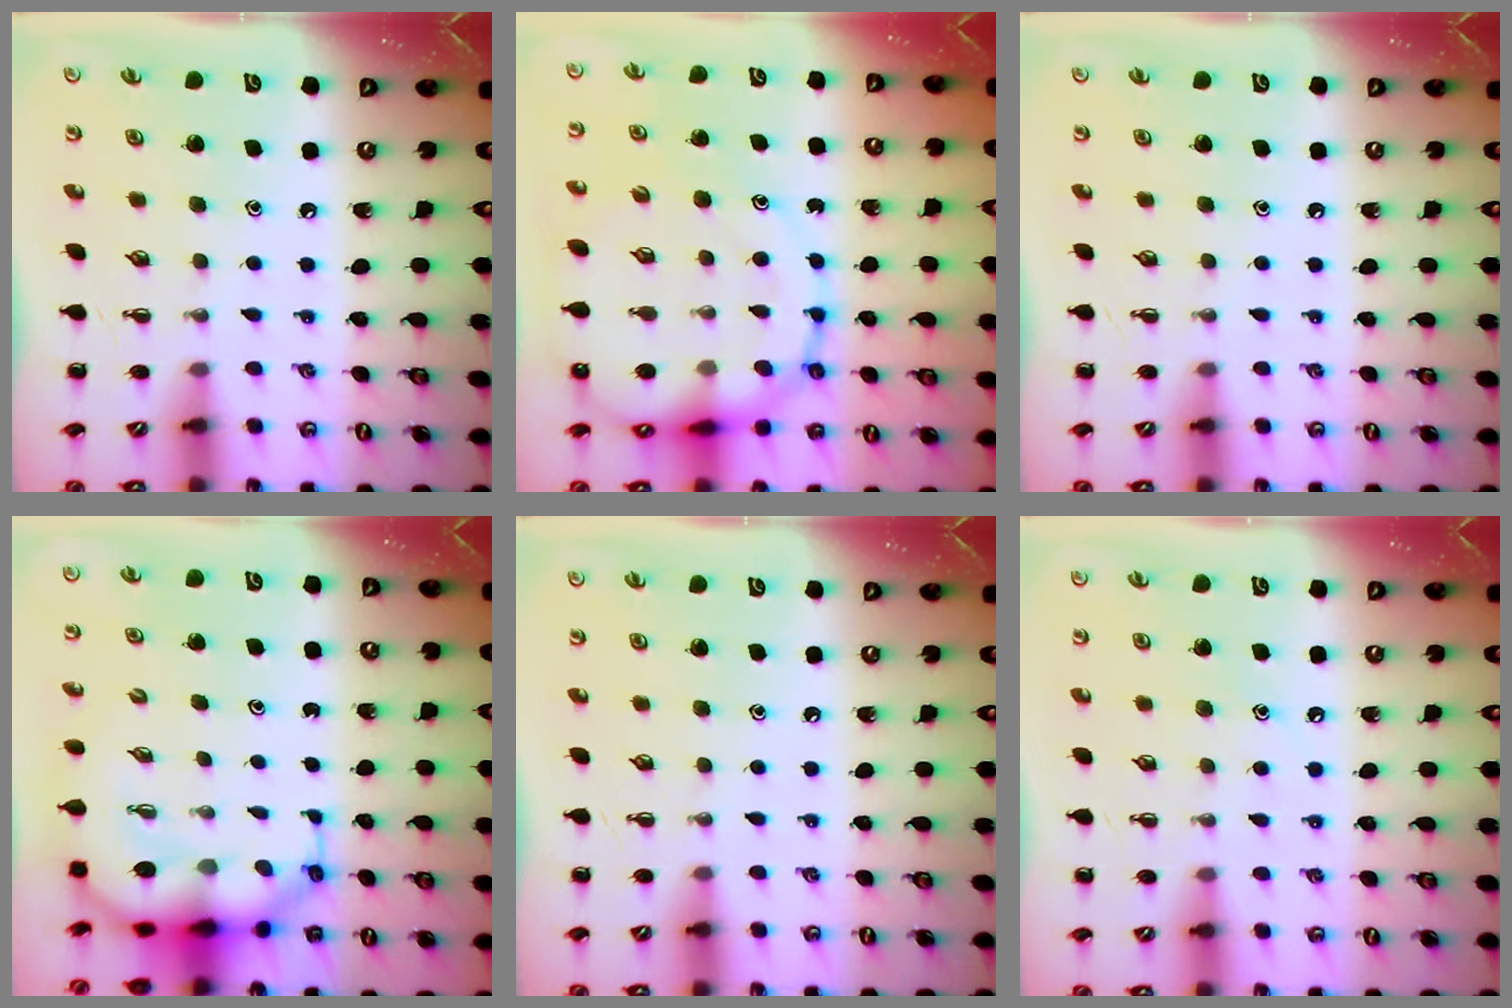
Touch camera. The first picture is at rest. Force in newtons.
{"total": 17.9, "press": 17.6, "slide": 3.0}
{"total": 0.0}
{"total": 7.9, "press": 7.5, "slide": 2.5}
{"total": 0.0}
{"total": 6.8, "press": 6.6, "slide": 1.7}